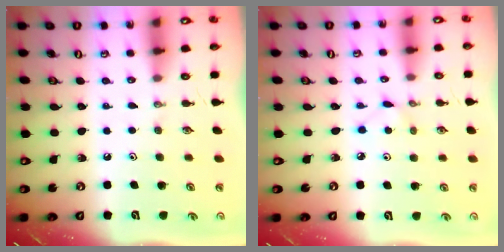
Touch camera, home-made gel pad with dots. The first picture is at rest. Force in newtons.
{"total": 2.2, "press": 2.2, "slide": 0.3}